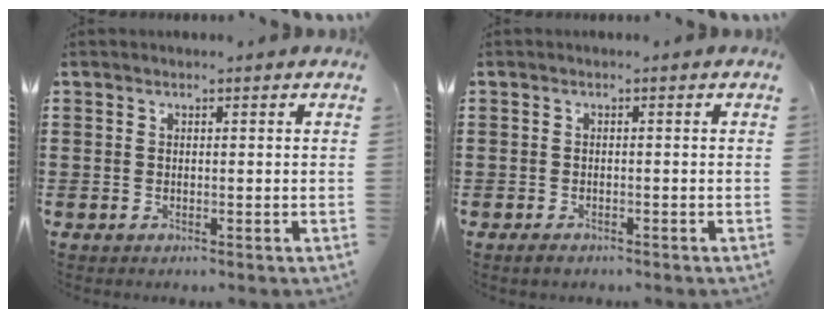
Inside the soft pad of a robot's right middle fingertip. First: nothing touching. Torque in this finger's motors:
{"motor_torque": [0.94, 0.15, 0.03, 0.04]}